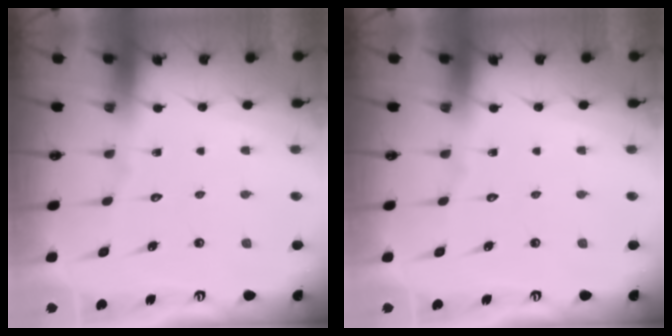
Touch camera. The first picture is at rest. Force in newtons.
{"total": 0.0}